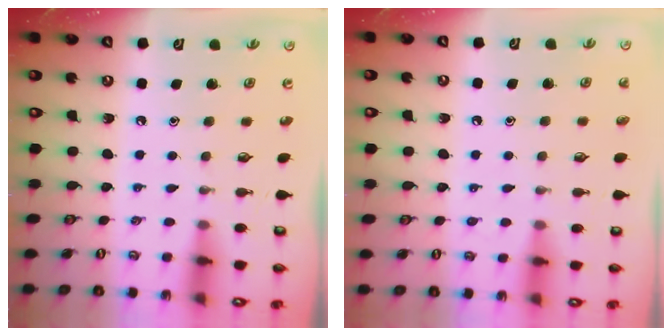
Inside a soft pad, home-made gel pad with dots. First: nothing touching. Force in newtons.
{"total": 5.0, "press": 5.0, "slide": 0.6}